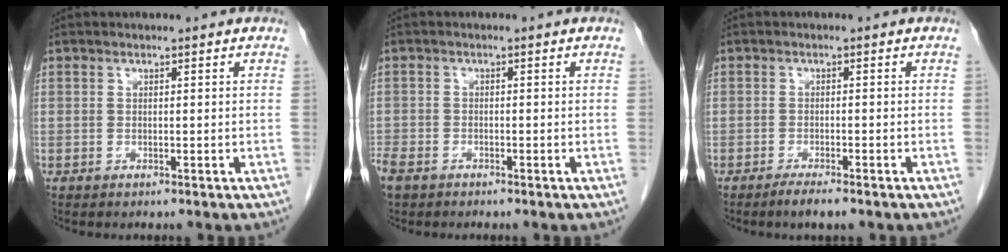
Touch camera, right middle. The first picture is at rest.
{"total": 4.3, "force": [-3.2, 2.2, 1.9], "torque": [-0.043, -0.006, -0.060]}
{"total": 2.4, "force": [-1.8, 0.1, 1.5], "torque": [-0.034, -0.005, -0.033]}